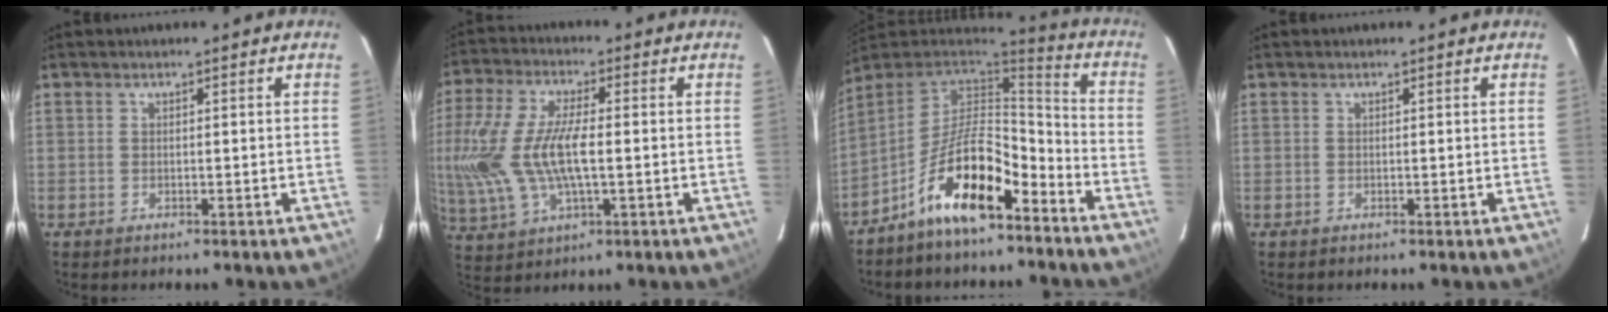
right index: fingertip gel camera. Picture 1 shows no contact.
{"total": 17.2, "force": [-0.5, 7.5, 15.5], "torque": [-0.336, -0.002, -0.003]}
{"total": 14.7, "force": [-8.6, 5.3, 10.8], "torque": [-0.205, 0.013, -0.158]}
{"total": 0.0}